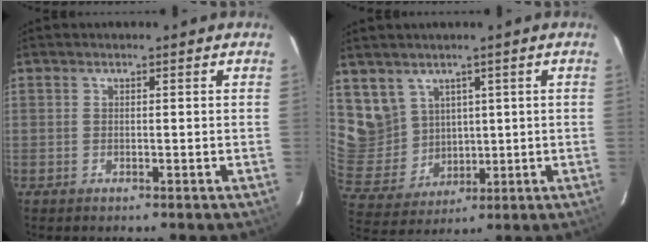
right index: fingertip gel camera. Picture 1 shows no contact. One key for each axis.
{"total": 8.6, "fx": 4.8, "fy": 7.1, "fz": 1.1, "tx": -0.025, "ty": 0.004, "tz": 0.120}